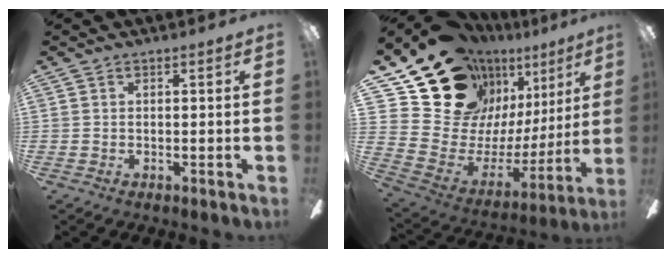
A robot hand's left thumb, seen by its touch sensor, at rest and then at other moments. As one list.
[{"total": 23.1, "force": [15.7, 14.3, 8.9], "torque": [-0.149, -0.105, 0.320]}]